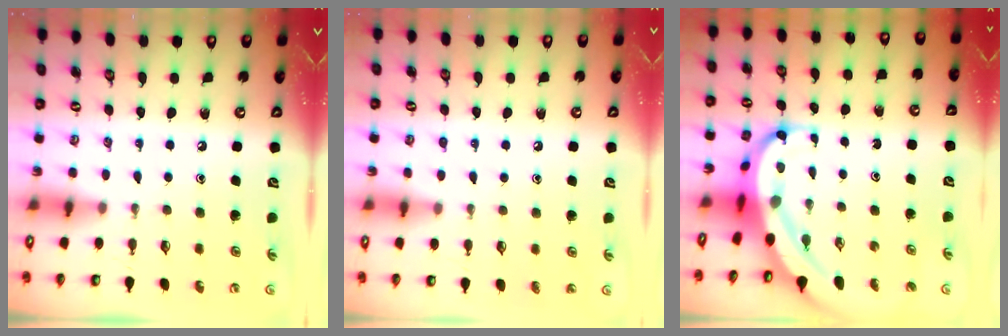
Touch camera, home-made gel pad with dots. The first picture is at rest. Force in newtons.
{"total": 4.2, "press": 4.1, "slide": 0.4}
{"total": 8.9, "press": 8.9, "slide": 1.0}